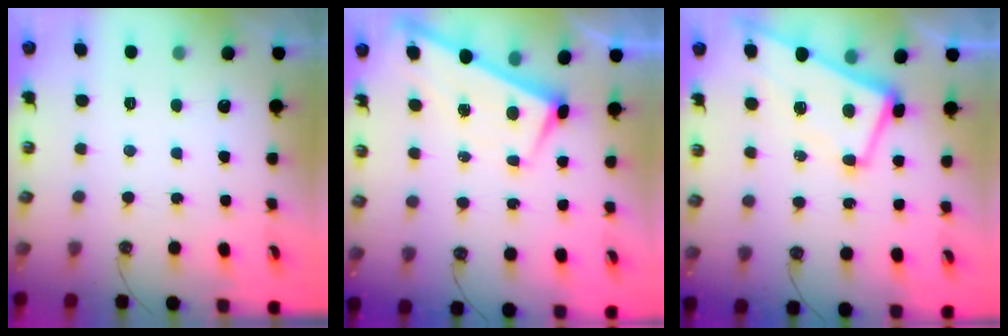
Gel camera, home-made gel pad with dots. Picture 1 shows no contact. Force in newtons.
{"total": 1.7, "press": 1.7, "slide": 0.1}
{"total": 1.3, "press": 1.1, "slide": 0.7}